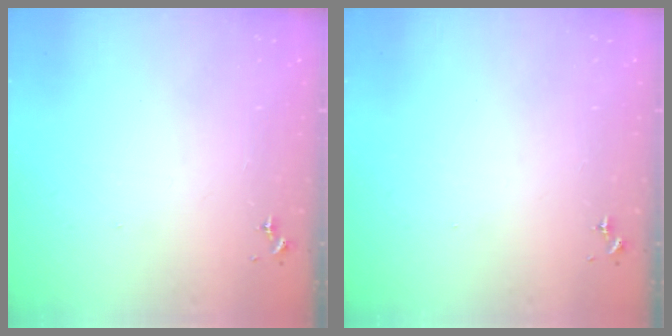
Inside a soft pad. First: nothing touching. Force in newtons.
{"total": 0.0}